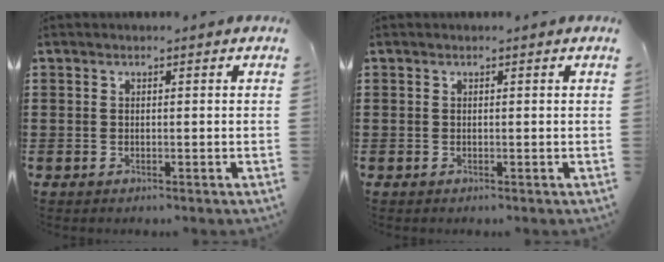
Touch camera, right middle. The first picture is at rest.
{"total": 0.0}